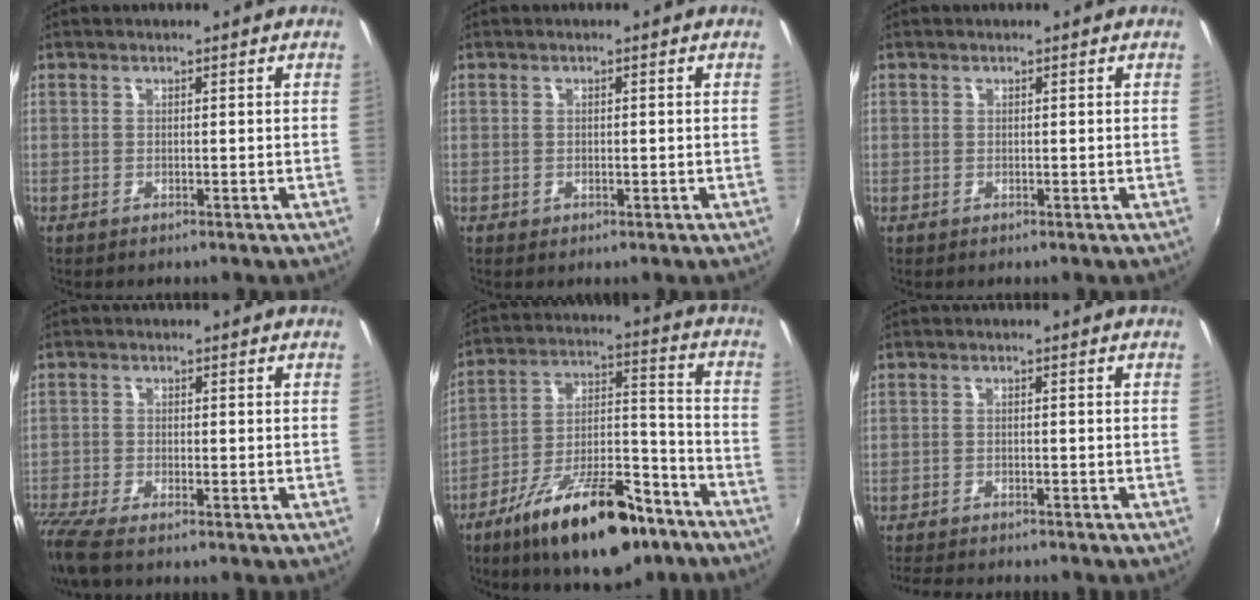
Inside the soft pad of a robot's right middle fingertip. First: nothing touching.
{"total": 0.6, "force": [-0.1, 0.4, 0.4], "torque": [-0.005, 0.001, -0.001]}
{"total": 0.8, "force": [-0.1, 0.8, 0.0], "torque": [0.000, 0.003, 0.000]}
{"total": 6.2, "force": [-4.9, 1.2, 3.6], "torque": [-0.102, -0.023, -0.096]}
{"total": 21.3, "force": [-13.8, 7.5, 14.4], "torque": [-0.240, -0.003, -0.217]}
{"total": 6.5, "force": [-6.0, 1.1, 2.4], "torque": [-0.062, -0.016, -0.097]}